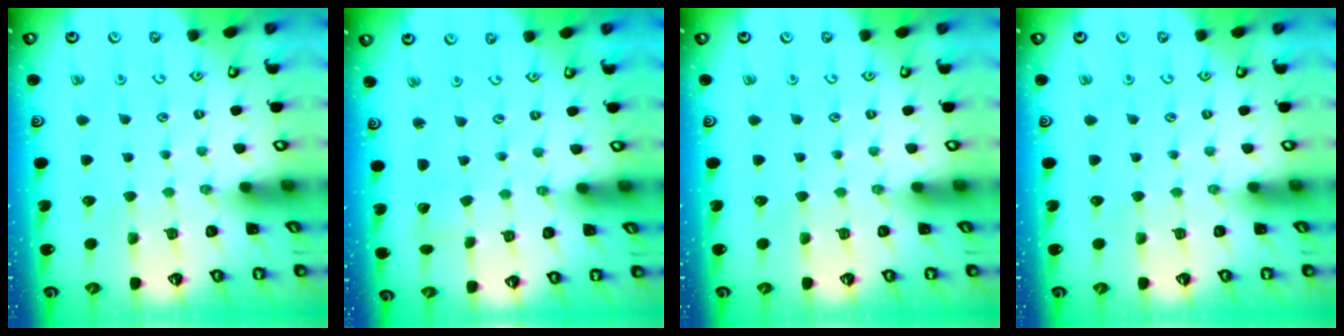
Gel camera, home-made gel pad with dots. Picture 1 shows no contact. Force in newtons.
{"total": 1.2, "press": 1.2, "slide": 0.1}
{"total": 0.0}
{"total": 0.0}